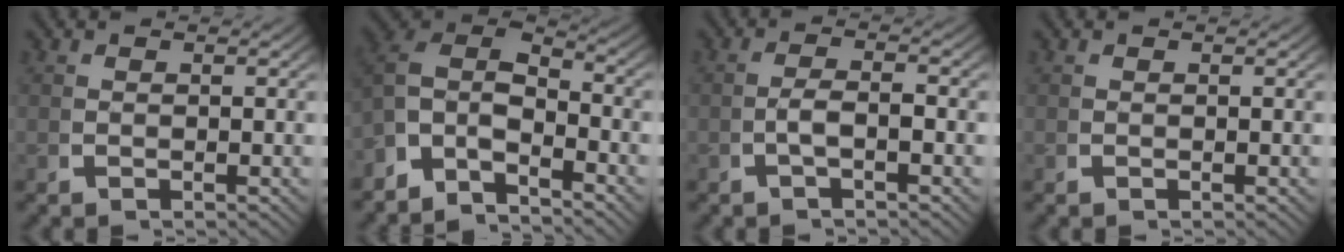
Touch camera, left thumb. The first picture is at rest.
{"total": 10.4, "force": [0.4, 8.0, 6.6], "torque": [-0.138, -0.018, -0.014]}
{"total": 2.4, "force": [-0.7, 0.9, 2.1], "torque": [-0.050, -0.005, -0.010]}
{"total": 0.0}